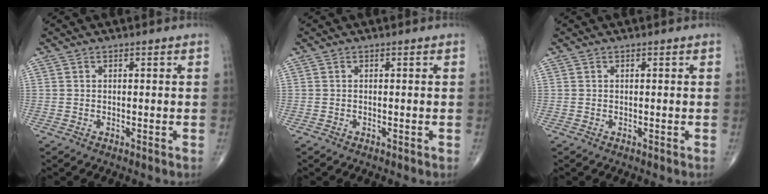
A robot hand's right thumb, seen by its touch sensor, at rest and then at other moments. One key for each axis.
{"total": 0.0}
{"total": 0.0}